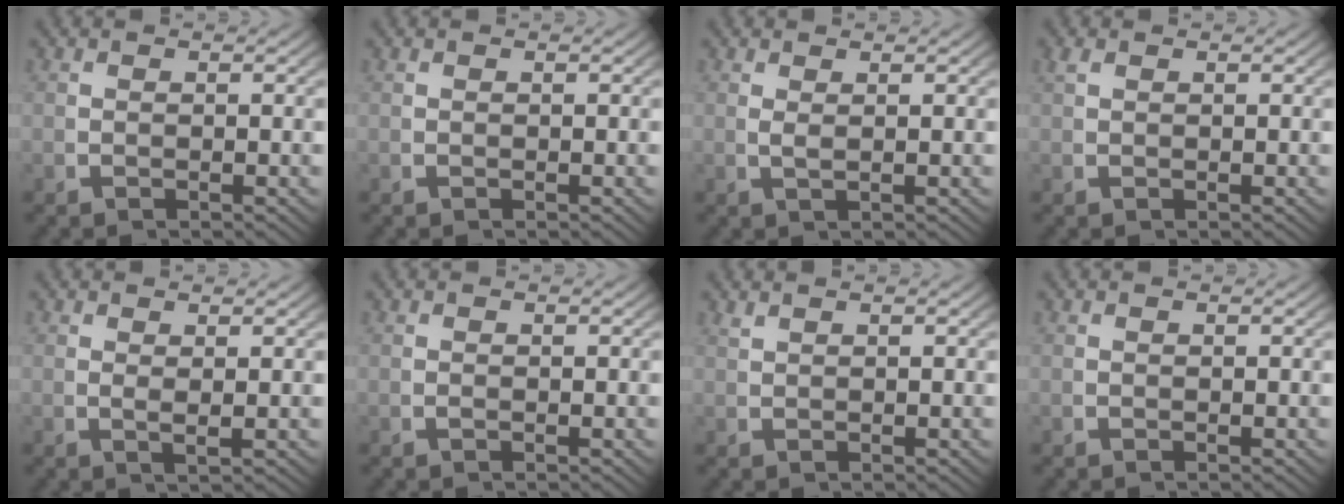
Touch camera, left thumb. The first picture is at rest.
{"total": 0.0}
{"total": 1.0, "force": [0.7, -0.1, 0.7], "torque": [-0.024, -0.007, 0.021]}
{"total": 0.8, "force": [0.7, 0.2, 0.3], "torque": [-0.013, -0.001, 0.020]}
{"total": 1.2, "force": [0.7, 0.1, 1.0], "torque": [-0.024, -0.006, 0.018]}
{"total": 0.0}
{"total": 1.0, "force": [0.9, -0.3, 0.2], "torque": [-0.007, 0.002, 0.025]}
{"total": 0.0}